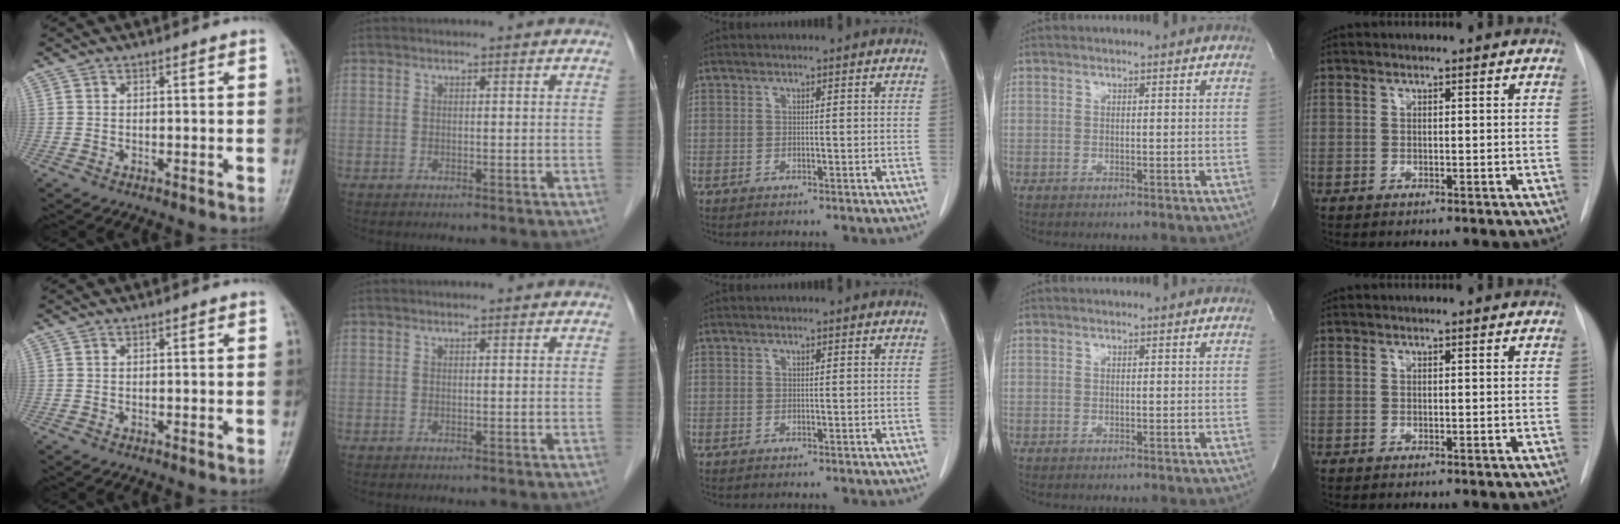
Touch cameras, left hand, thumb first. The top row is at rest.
{}